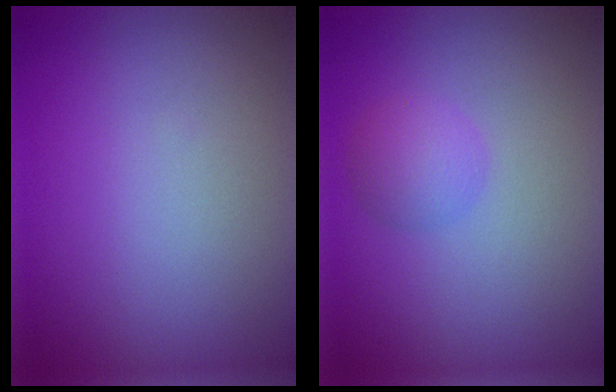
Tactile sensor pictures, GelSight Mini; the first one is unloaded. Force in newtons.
{"total": 2.3, "press": 2.3, "slide": 0.1}